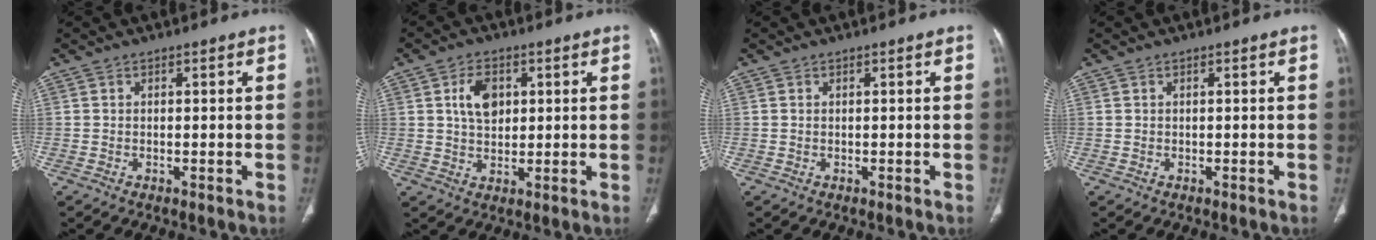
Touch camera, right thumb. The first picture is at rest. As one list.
[{"total": 6.4, "force": [1.8, 4.2, 4.4], "torque": [-0.062, -0.006, 0.031]}, {"total": 0.0}, {"total": 0.0}]